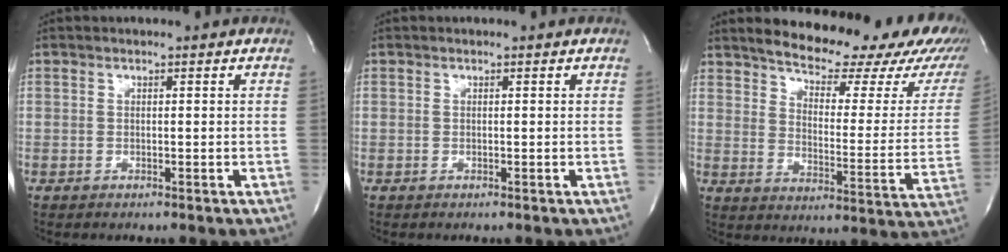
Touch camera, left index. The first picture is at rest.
{"total": 0.0}
{"total": 24.0, "force": [20.9, 6.2, 10.2], "torque": [-0.136, -0.065, 0.242]}